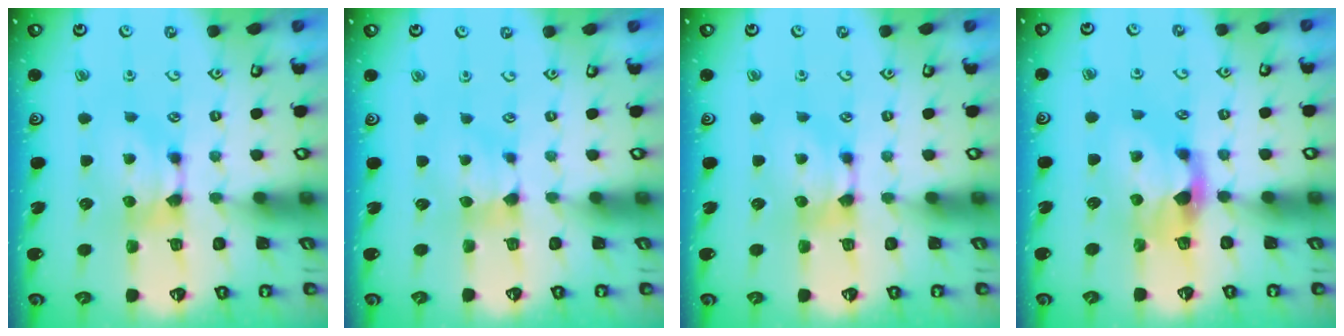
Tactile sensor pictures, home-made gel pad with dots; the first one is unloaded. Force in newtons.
{"total": 0.9, "press": 0.8, "slide": 0.5}
{"total": 0.0}
{"total": 2.3, "press": 1.9, "slide": 1.3}